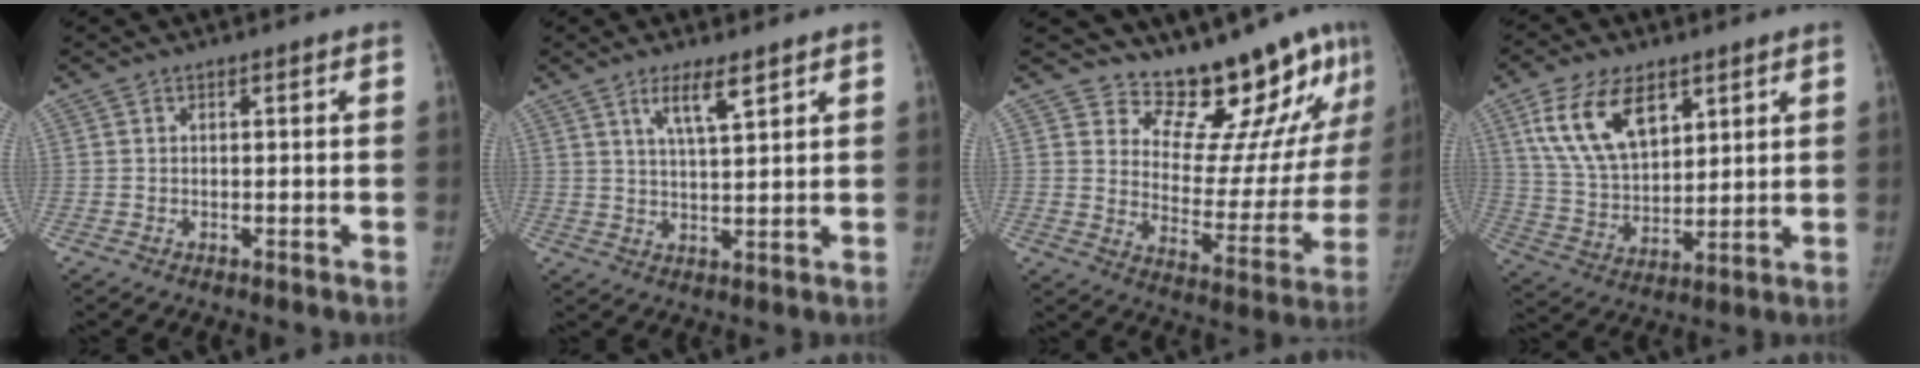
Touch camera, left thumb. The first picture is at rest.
{"total": 5.5, "force": [3.4, 1.0, 4.2], "torque": [-0.072, -0.021, 0.064]}
{"total": 17.2, "force": [15.3, 5.4, 5.7], "torque": [-0.018, -0.143, 0.207]}
{"total": 15.2, "force": [7.5, 8.4, 10.1], "torque": [-0.162, -0.027, 0.152]}